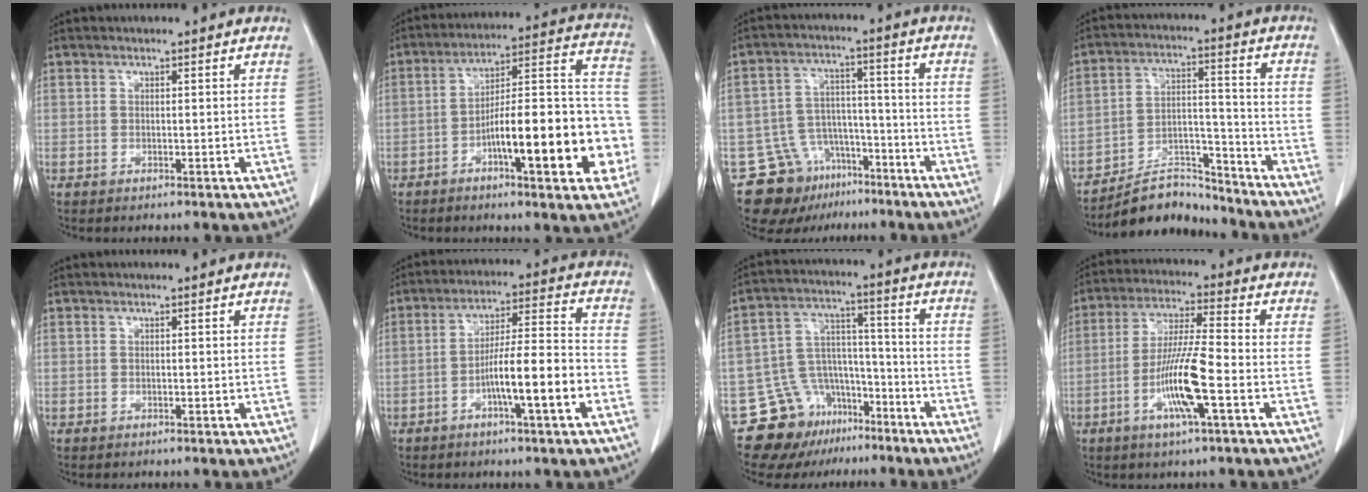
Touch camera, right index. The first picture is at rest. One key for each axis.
{"total": 19.2, "fx": -6.2, "fy": 3.9, "fz": 17.8, "tx": -0.226, "ty": 0.034, "tz": -0.081}
{"total": 11.4, "fx": -8.1, "fy": 7.5, "fz": 2.8, "tx": -0.049, "ty": 0.046, "tz": -0.124}
{"total": 9.5, "fx": -9.1, "fy": 2.6, "fz": 0.7, "tx": -0.003, "ty": 0.041, "tz": -0.156}
{"total": 0.0}
{"total": 10.9, "fx": -4.1, "fy": 0.6, "fz": 10.1, "tx": -0.170, "ty": 0.014, "tz": -0.064}
{"total": 12.9, "fx": -9.3, "fy": 8.6, "fz": 2.7, "tx": -0.047, "ty": 0.070, "tz": -0.144}
{"total": 10.5, "fx": -3.5, "fy": 0.4, "fz": 9.9, "tx": -0.195, "ty": -0.006, "tz": -0.066}